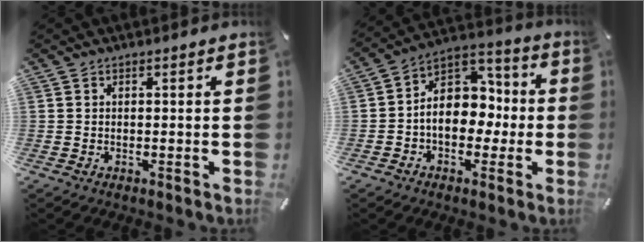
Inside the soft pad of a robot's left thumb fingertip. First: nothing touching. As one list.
[{"total": 11.3, "force": [-2.1, 9.1, 6.3], "torque": [-0.094, 0.006, -0.035]}]